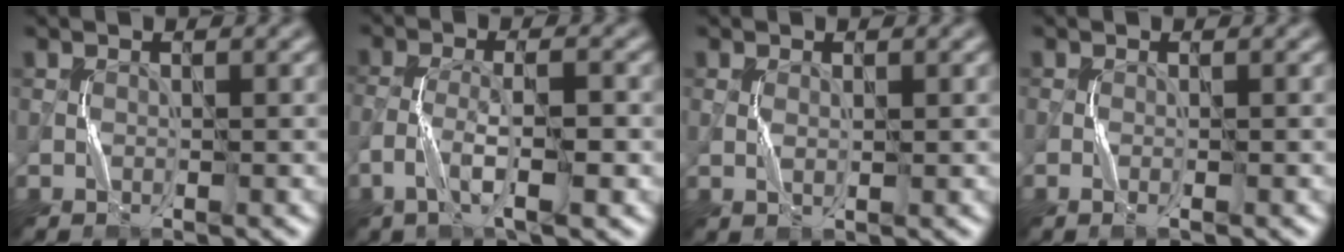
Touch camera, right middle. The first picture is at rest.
{"total": 3.9, "force": [-1.6, 1.1, 3.4], "torque": [-0.070, 0.000, -0.033]}
{"total": 1.1, "force": [0.4, 0.5, 0.9], "torque": [-0.021, -0.002, 0.007]}
{"total": 0.7, "force": [-0.1, 0.0, 0.7], "torque": [-0.014, -0.002, -0.005]}